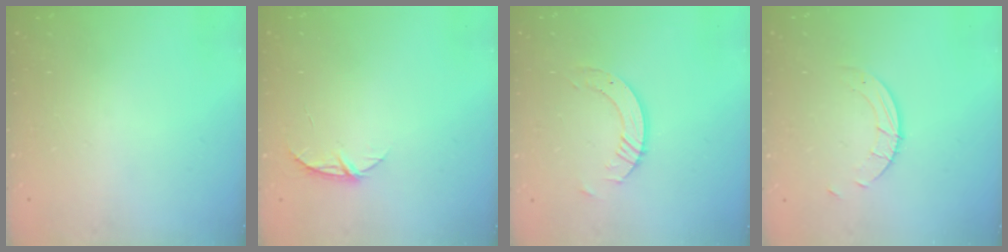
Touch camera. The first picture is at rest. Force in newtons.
{"total": 5.4, "press": 5.4, "slide": 0.6}
{"total": 6.5, "press": 6.4, "slide": 0.7}
{"total": 2.5, "press": 2.5, "slide": 0.2}